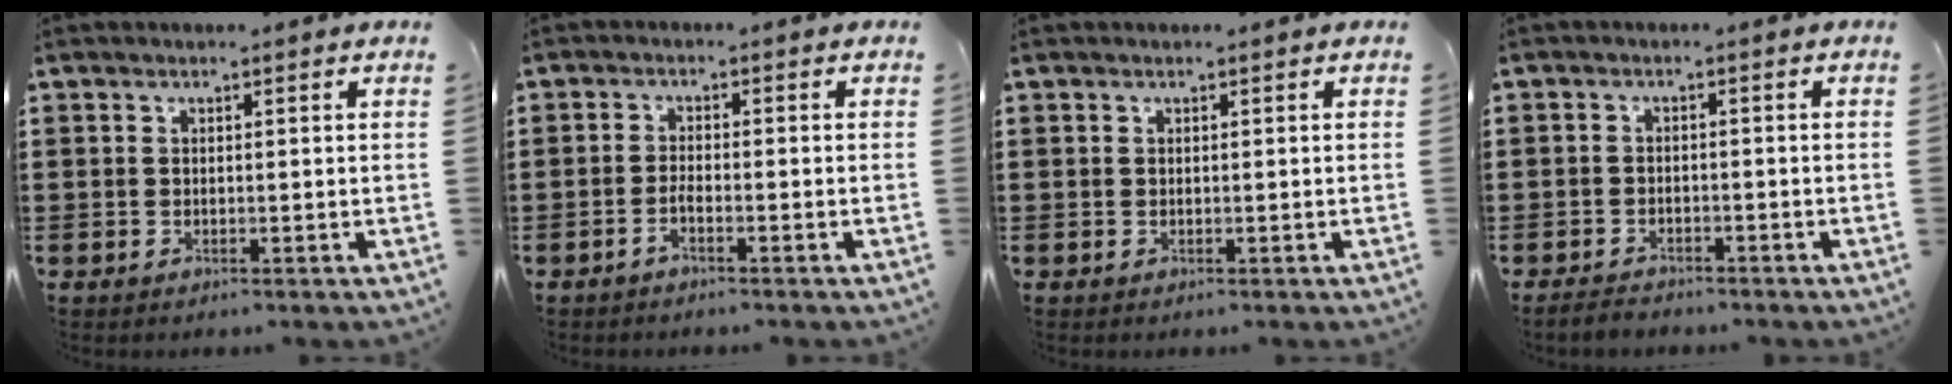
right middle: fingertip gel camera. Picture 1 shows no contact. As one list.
[{"total": 1.6, "force": [-1.2, 0.1, 1.1], "torque": [-0.021, -0.001, -0.022]}, {"total": 0.0}, {"total": 2.2, "force": [-2.1, 0.8, -0.1], "torque": [-0.003, 0.002, -0.047]}]